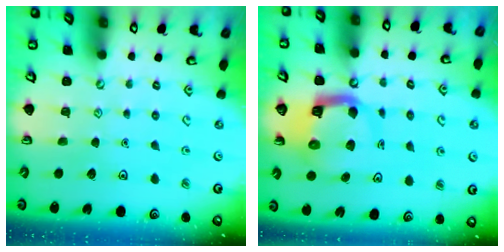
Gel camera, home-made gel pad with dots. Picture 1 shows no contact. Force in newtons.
{"total": 8.4, "press": 8.3, "slide": 1.2}